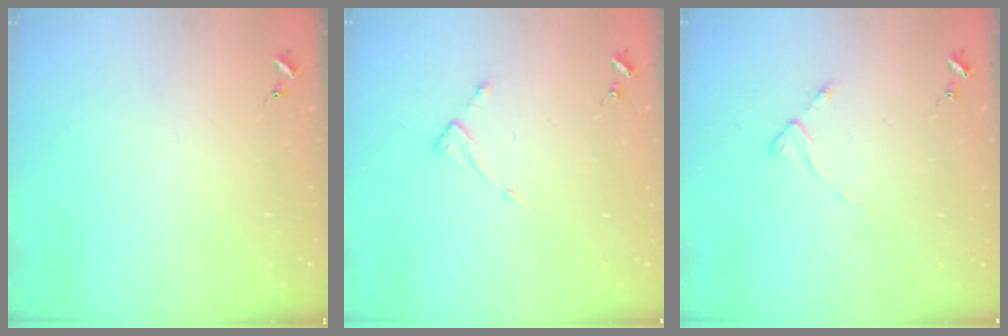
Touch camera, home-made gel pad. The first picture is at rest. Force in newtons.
{"total": 3.9, "press": 3.8, "slide": 0.4}
{"total": 2.4, "press": 2.4, "slide": 0.3}